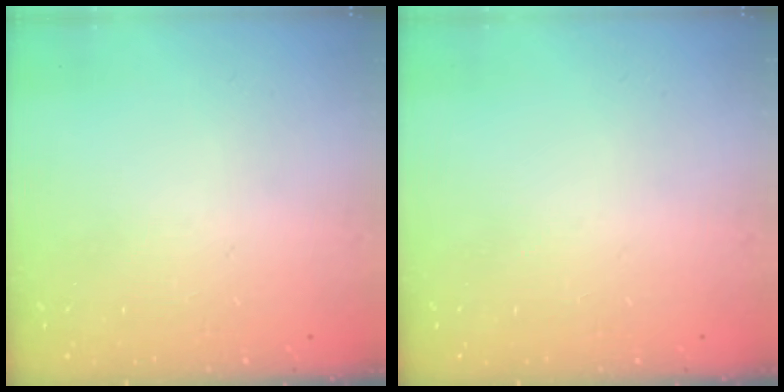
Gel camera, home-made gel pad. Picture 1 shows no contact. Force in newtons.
{"total": 0.0}